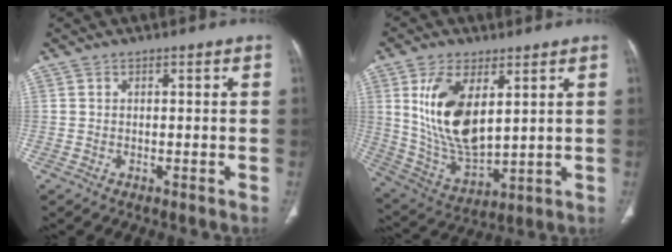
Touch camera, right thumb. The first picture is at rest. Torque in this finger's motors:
{"motor_torque": [-1.20, 2.26, 1.87, 0.80, 0.46]}